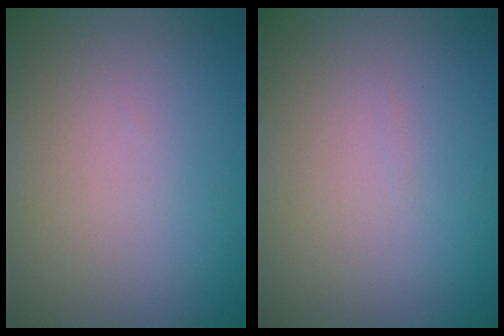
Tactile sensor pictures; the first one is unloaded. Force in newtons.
{"total": 0.0}